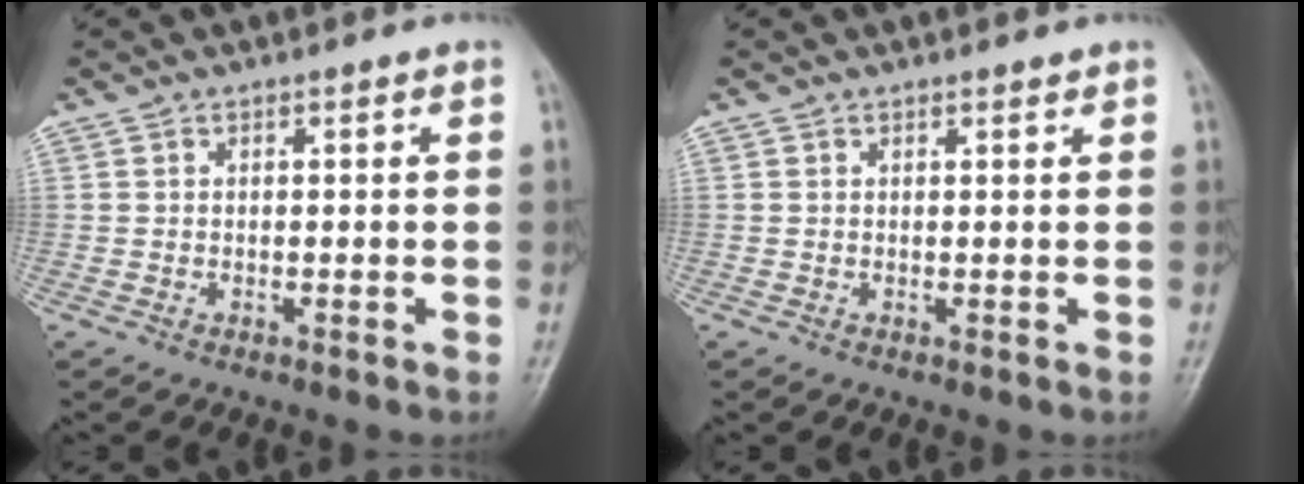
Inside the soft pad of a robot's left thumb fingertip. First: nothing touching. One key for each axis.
{"total": 0.6, "fx": 0.6, "fy": 0.2, "fz": 0.2, "tx": -0.006, "ty": -0.005, "tz": 0.009}